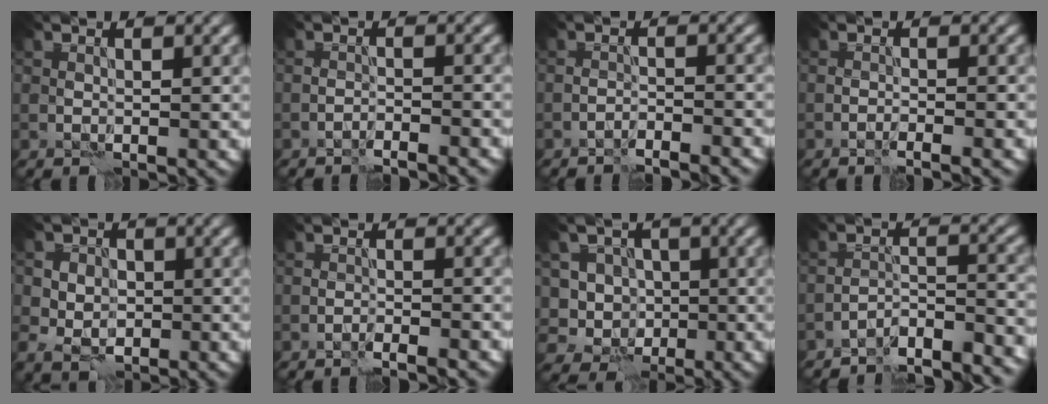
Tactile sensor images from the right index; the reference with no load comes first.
{"total": 2.2, "force": [-2.2, -0.3, 0.3], "torque": [0.001, 0.005, -0.039]}
{"total": 2.6, "force": [-2.6, -0.3, 0.5], "torque": [-0.001, 0.005, -0.046]}
{"total": 1.6, "force": [-1.4, -0.4, 0.8], "torque": [-0.011, 0.004, -0.029]}
{"total": 4.5, "force": [-0.2, 3.9, 2.1], "torque": [-0.019, 0.018, -0.031]}
{"total": 1.9, "force": [-1.7, -0.4, 0.6], "torque": [-0.010, 0.005, -0.034]}
{"total": 5.4, "force": [-1.2, 5.0, 1.5], "torque": [-0.006, 0.019, -0.049]}
{"total": 7.5, "force": [-6.9, 1.1, 2.7], "torque": [-0.035, -0.001, -0.114]}